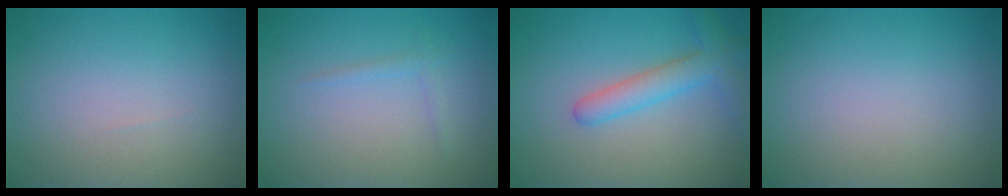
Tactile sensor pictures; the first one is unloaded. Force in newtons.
{"total": 0.8, "press": 0.8, "slide": 0.0}
{"total": 3.5, "press": 3.5, "slide": 0.2}
{"total": 0.0}